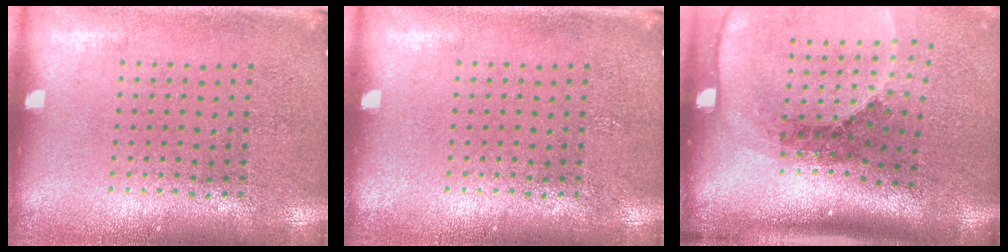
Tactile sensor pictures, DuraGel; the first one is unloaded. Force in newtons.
{"total": 0.0}
{"total": 2.6, "press": 1.9, "slide": 1.8}